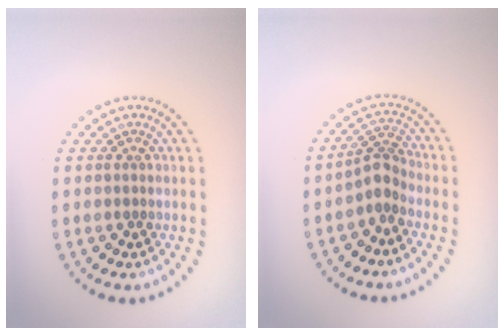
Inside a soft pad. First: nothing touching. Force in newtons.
{"total": 2.4, "press": 1.9, "slide": 1.5}